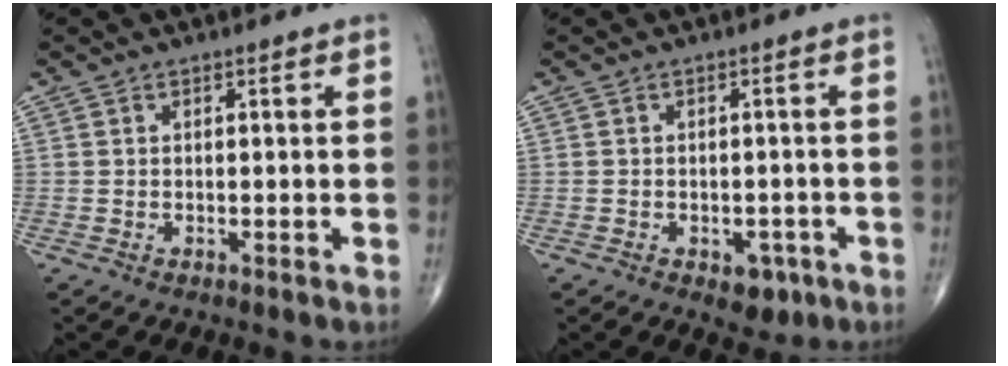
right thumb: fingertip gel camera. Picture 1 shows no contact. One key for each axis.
{"total": 3.7, "fx": -1.8, "fy": 2.4, "fz": 2.2, "tx": -0.011, "ty": 0.008, "tz": -0.018}